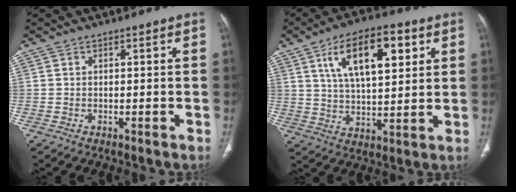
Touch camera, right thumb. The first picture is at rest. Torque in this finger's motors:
{"motor_torque": [-1.16, 1.74, 0.72, 0.40, 0.38]}